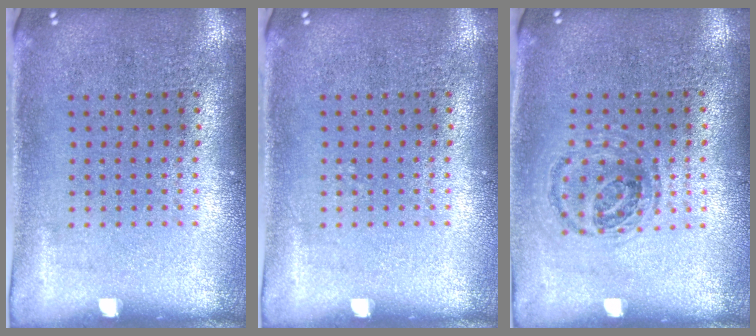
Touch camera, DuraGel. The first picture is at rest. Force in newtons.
{"total": 0.0}
{"total": 0.9, "press": 0.9, "slide": 0.3}